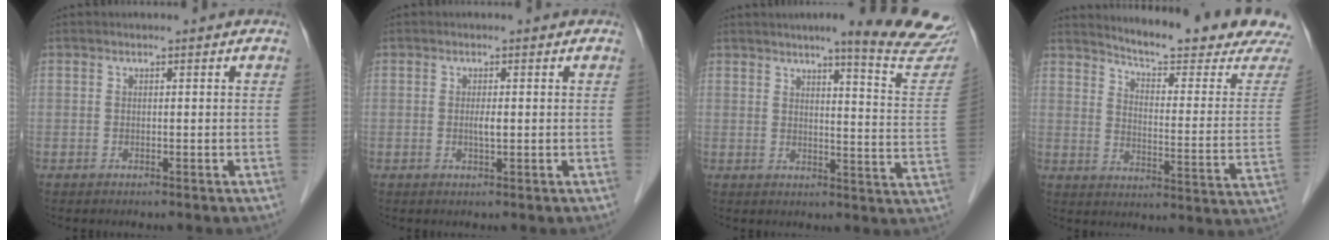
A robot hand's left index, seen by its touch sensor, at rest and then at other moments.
{"total": 1.3, "force": [-0.1, 0.2, 1.3], "torque": [-0.027, -0.003, -0.003]}
{"total": 15.6, "force": [13.6, -0.4, 7.5], "torque": [-0.086, -0.078, 0.143]}
{"total": 18.7, "force": [17.8, -0.8, 5.5], "torque": [-0.090, -0.108, 0.220]}